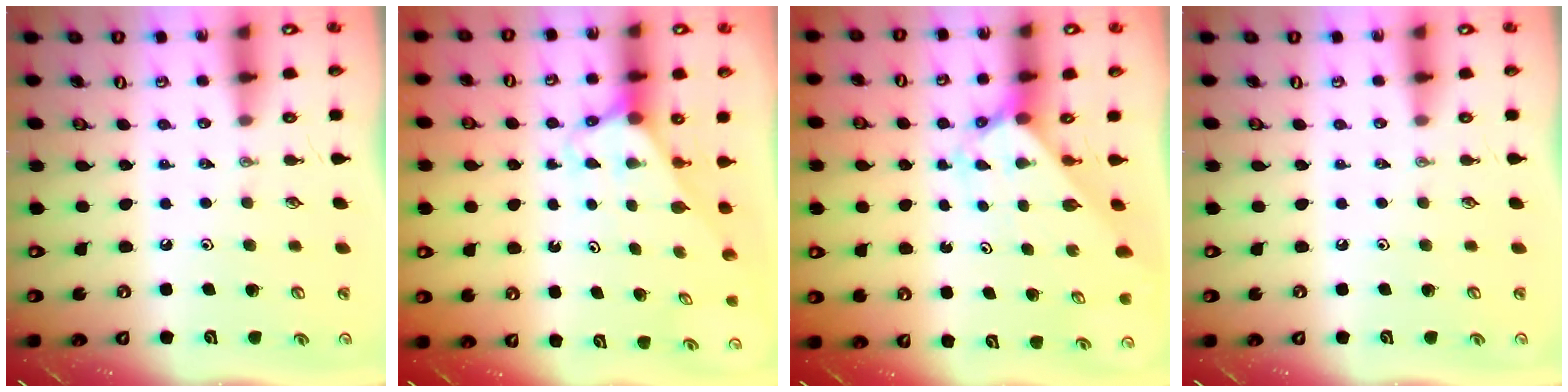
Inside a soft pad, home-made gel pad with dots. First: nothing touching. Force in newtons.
{"total": 2.7, "press": 2.7, "slide": 0.2}
{"total": 2.0, "press": 2.0, "slide": 0.1}
{"total": 0.0}